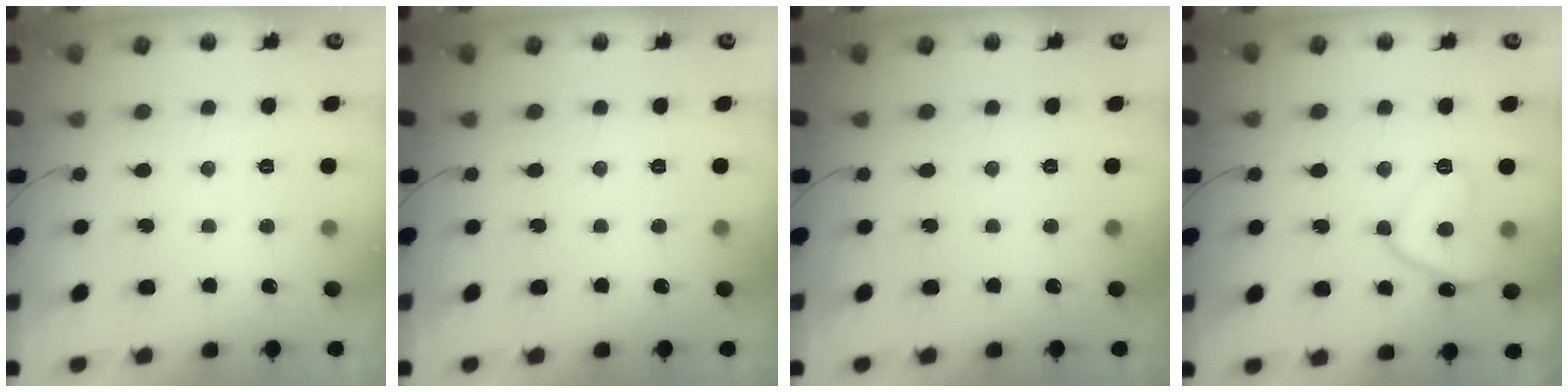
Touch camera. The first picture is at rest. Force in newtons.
{"total": 0.0}
{"total": 0.0}
{"total": 11.4, "press": 11.3, "slide": 1.3}